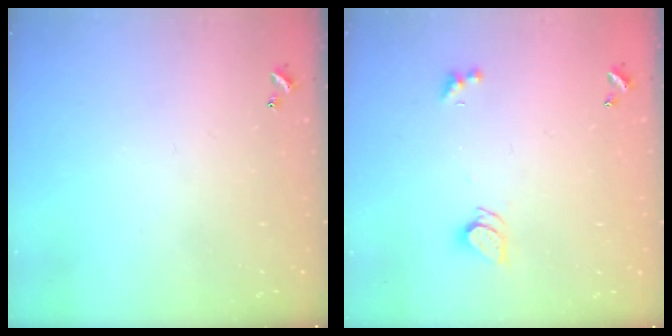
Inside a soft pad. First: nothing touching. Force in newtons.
{"total": 2.3, "press": 2.3, "slide": 0.2}